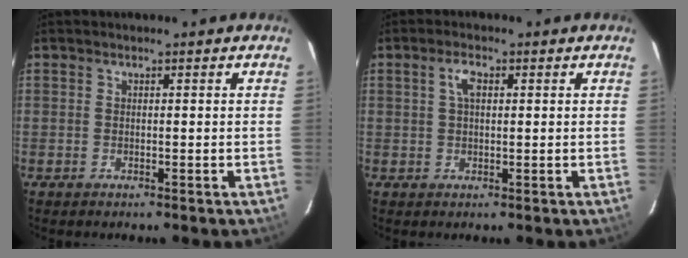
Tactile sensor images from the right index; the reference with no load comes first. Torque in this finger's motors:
{"motor_torque": [0.13, -0.07, 0.12, 0.05]}